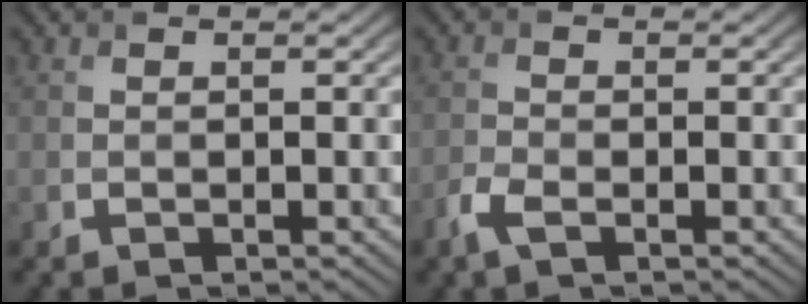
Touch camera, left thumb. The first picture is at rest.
{"total": 2.4, "force": [-1.5, 0.9, 1.7], "torque": [-0.046, -0.003, -0.037]}